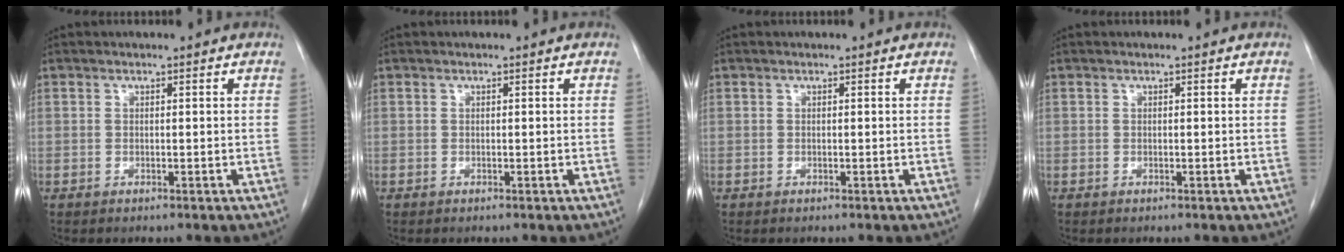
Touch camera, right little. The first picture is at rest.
{"total": 0.0}
{"total": 0.0}
{"total": 0.0}